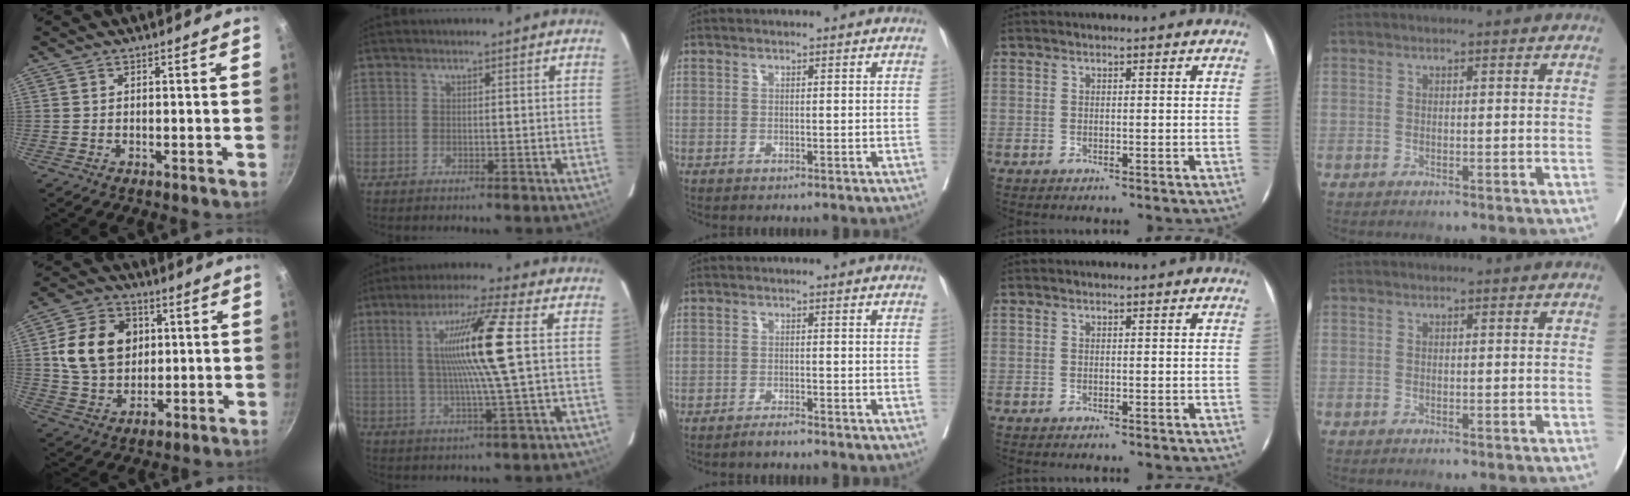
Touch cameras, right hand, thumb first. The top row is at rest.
{"thumb": {"total": 15.2, "force": [2.2, 11.8, 9.3], "torque": [-0.137, 0.008, 0.041]}, "index": {"total": 12.5, "force": [1.8, -1.3, 12.3], "torque": [-0.228, 0.002, 0.032]}, "middle": {"total": 1.5, "force": [-1.4, -0.1, 0.6], "torque": [-0.013, -0.003, -0.024]}}